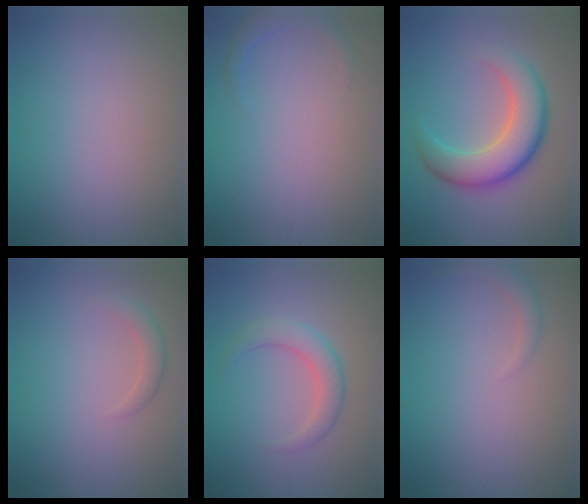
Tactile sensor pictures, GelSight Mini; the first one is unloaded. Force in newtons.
{"total": 1.5, "press": 1.5, "slide": 0.2}
{"total": 7.0, "press": 6.9, "slide": 0.5}
{"total": 1.5, "press": 1.5, "slide": 0.1}
{"total": 2.8, "press": 2.8, "slide": 0.1}
{"total": 1.5, "press": 1.5, "slide": 0.1}